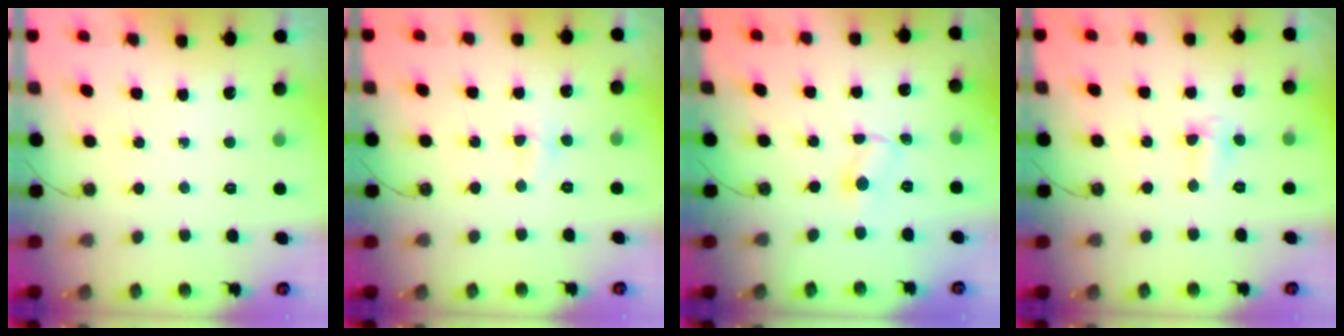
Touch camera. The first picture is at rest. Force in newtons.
{"total": 3.5, "press": 3.4, "slide": 0.8}
{"total": 1.0, "press": 0.9, "slide": 0.1}
{"total": 3.8, "press": 3.8, "slide": 0.7}